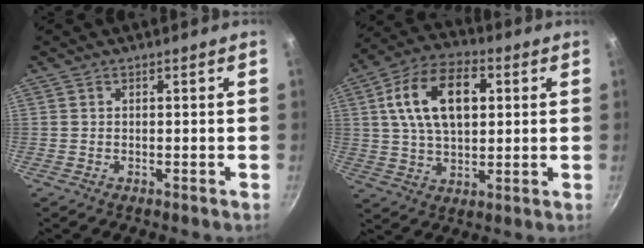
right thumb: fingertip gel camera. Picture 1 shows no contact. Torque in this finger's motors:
{"motor_torque": [-1.29, 1.66, 1.54, 0.54, 0.16]}